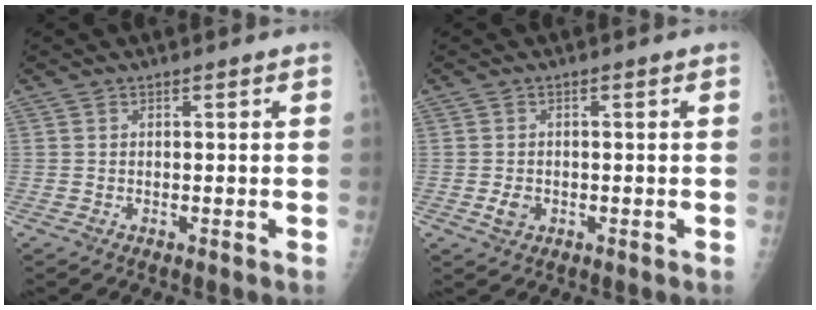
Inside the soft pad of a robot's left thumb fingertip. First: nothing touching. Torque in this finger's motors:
{"motor_torque": [0.20, 0.43, 0.36, 0.03, 0.00]}